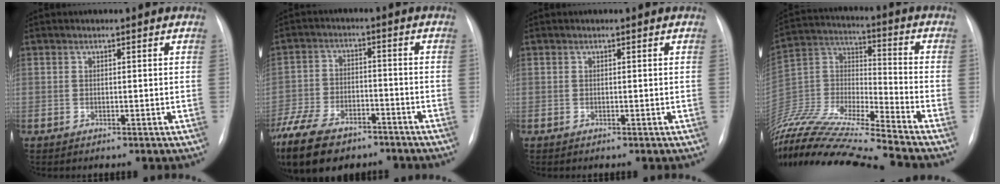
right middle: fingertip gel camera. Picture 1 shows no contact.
{"total": 18.8, "force": [-13.1, 9.3, 9.8], "torque": [-0.273, -0.023, -0.216]}
{"total": 0.0}
{"total": 22.8, "force": [-20.8, -1.6, 9.1], "torque": [-0.197, -0.013, -0.377]}